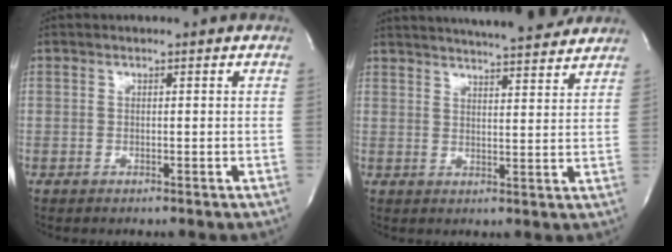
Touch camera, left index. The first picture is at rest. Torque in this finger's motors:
{"motor_torque": [0.91, -1.23, 0.60, 0.13]}